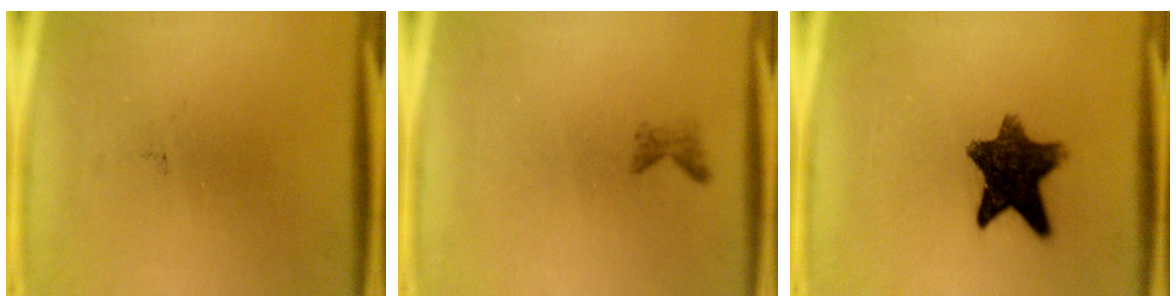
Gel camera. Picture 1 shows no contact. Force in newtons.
{"total": 0.9}
{"total": 10.8}